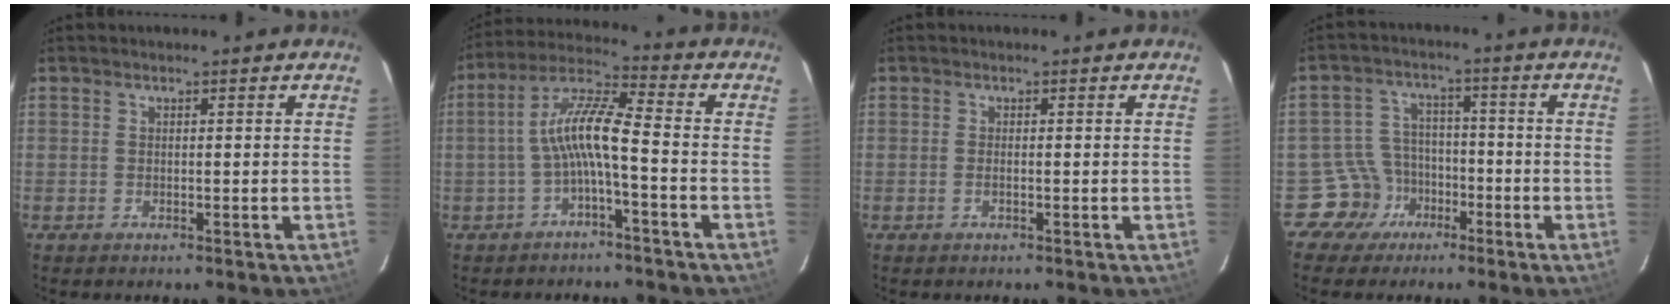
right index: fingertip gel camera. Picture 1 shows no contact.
{"total": 8.4, "force": [-2.4, 0.9, 8.0], "torque": [-0.179, 0.020, -0.047]}
{"total": 0.8, "force": [-0.3, 0.2, 0.7], "torque": [-0.015, 0.001, -0.006]}
{"total": 7.1, "force": [-4.3, 5.6, -0.4], "torque": [-0.006, 0.030, -0.075]}